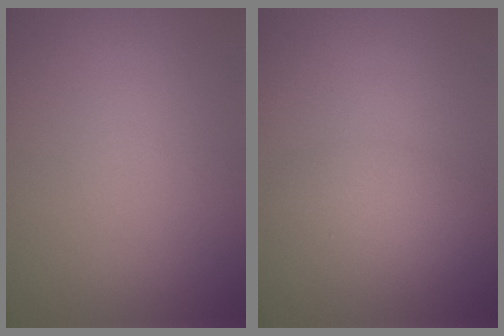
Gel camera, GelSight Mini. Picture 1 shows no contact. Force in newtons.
{"total": 2.4, "press": 2.4, "slide": 0.1}